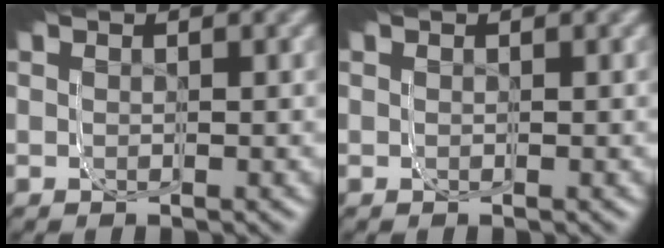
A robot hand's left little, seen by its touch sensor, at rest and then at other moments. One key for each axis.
{"total": 0.0}